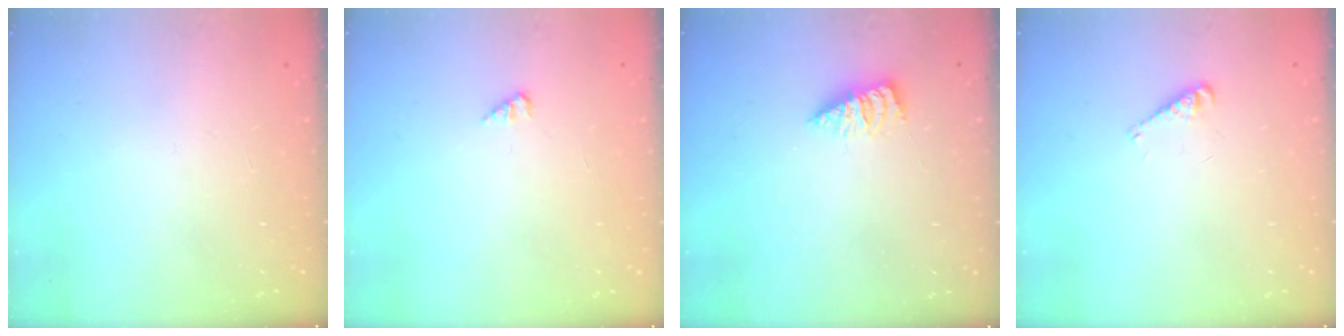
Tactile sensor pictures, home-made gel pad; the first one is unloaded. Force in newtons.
{"total": 0.9, "press": 0.9, "slide": 0.2}
{"total": 2.5, "press": 2.5, "slide": 0.3}
{"total": 2.7, "press": 2.7, "slide": 0.4}